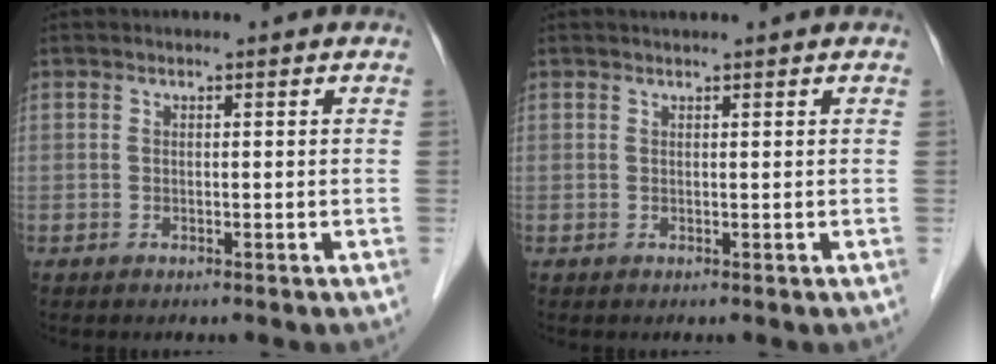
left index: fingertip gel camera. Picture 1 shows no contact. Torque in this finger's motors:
{"motor_torque": [0.11, -0.05, -0.11, -0.01]}